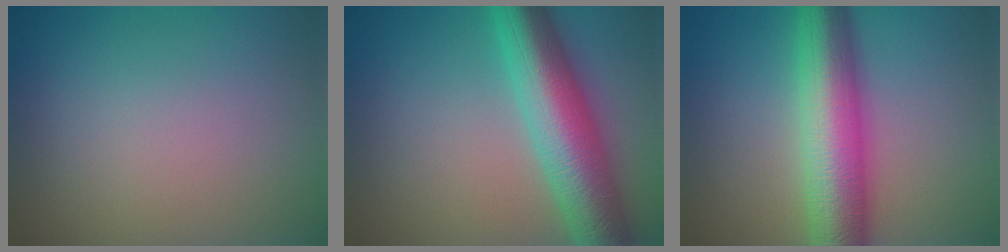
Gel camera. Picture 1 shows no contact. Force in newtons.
{"total": 9.9, "press": 9.9, "slide": 0.1}
{"total": 9.8, "press": 9.8, "slide": 0.2}